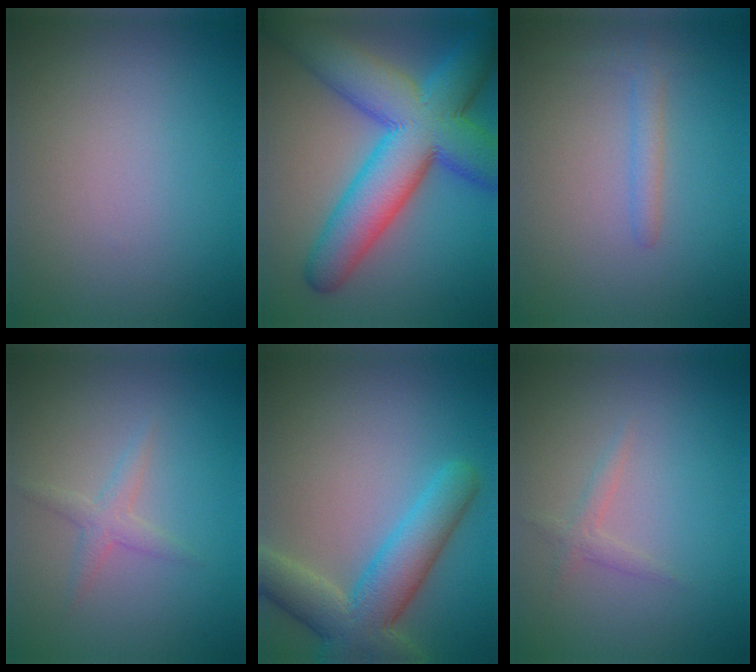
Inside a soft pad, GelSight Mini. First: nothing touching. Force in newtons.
{"total": 12.1, "press": 12.1, "slide": 0.2}
{"total": 1.6, "press": 1.6, "slide": 0.1}
{"total": 1.6, "press": 1.6, "slide": 0.0}
{"total": 7.2, "press": 7.2, "slide": 0.5}
{"total": 1.2, "press": 1.2, "slide": 0.1}